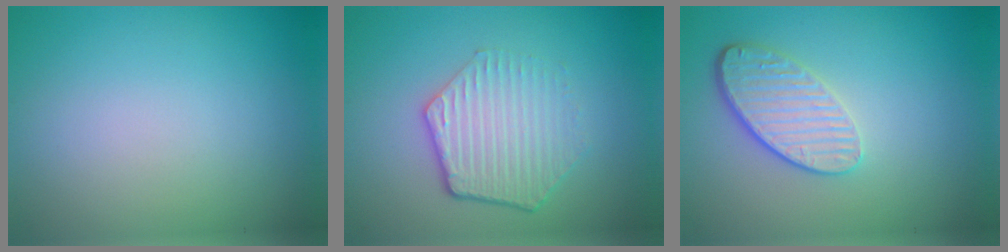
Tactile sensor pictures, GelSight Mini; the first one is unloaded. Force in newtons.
{"total": 4.5, "press": 3.3, "slide": 3.0}
{"total": 3.6, "press": 2.8, "slide": 2.3}